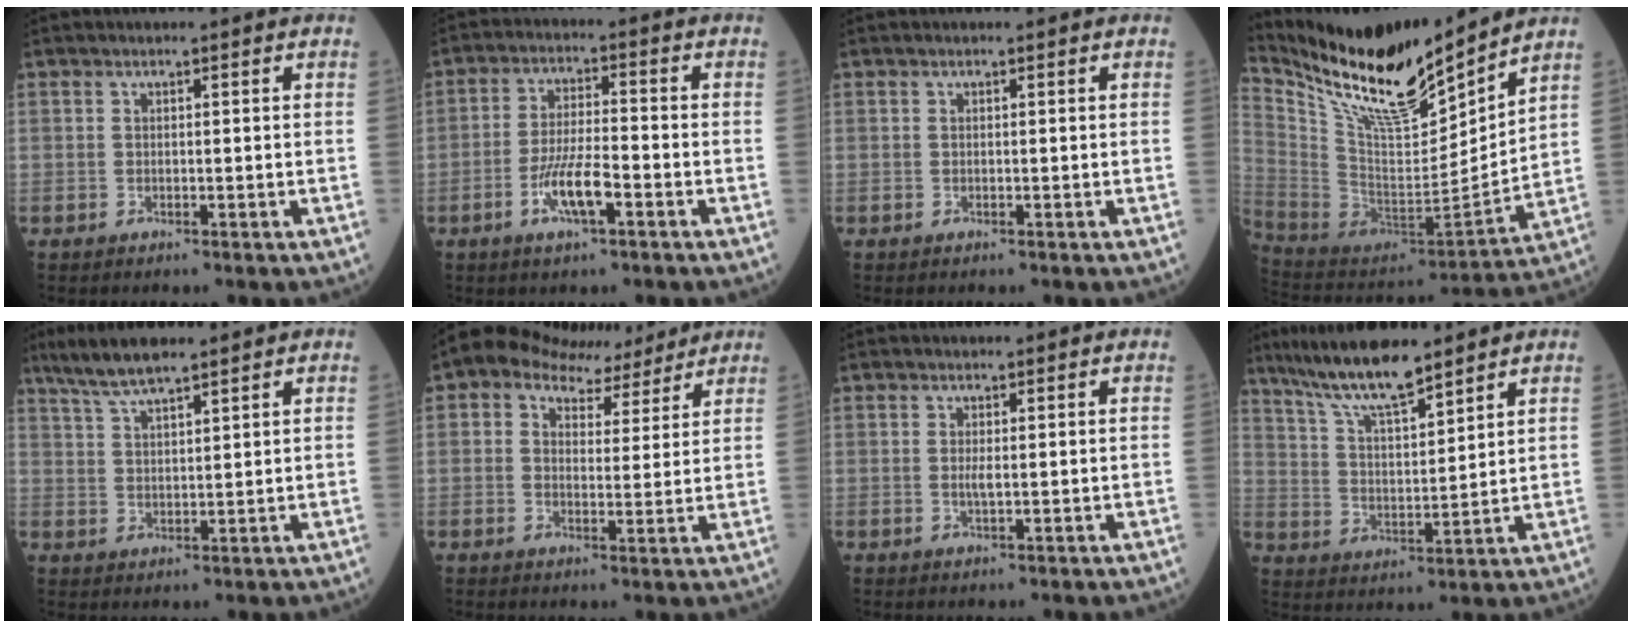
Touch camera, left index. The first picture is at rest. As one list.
[{"total": 6.8, "force": [-3.1, 1.4, 5.9], "torque": [-0.120, -0.002, -0.058]}, {"total": 0.0}, {"total": 20.1, "force": [17.4, 2.2, 9.8], "torque": [-0.189, -0.026, 0.320]}, {"total": 6.1, "force": [5.0, 0.6, 3.5], "torque": [-0.076, 0.015, 0.098]}, {"total": 9.3, "force": [7.9, 4.3, 2.3], "torque": [-0.032, 0.025, 0.104]}, {"total": 1.1, "force": [0.1, 0.2, 1.1], "torque": [-0.026, -0.003, 0.002]}, {"total": 10.6, "force": [8.9, 1.2, 5.8], "torque": [-0.116, 0.007, 0.168]}]